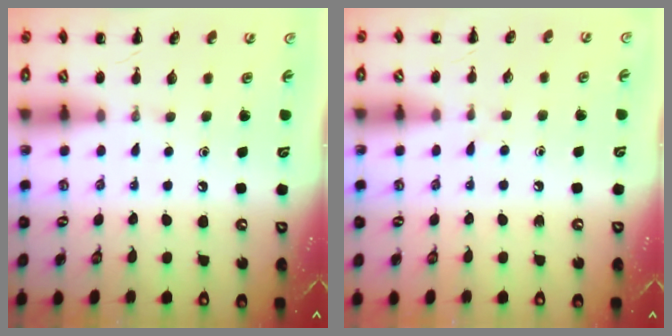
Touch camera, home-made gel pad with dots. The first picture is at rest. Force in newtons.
{"total": 2.5, "press": 2.1, "slide": 1.3}